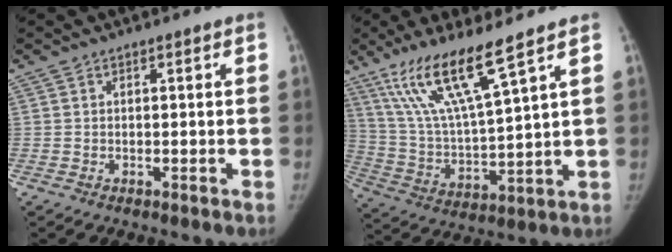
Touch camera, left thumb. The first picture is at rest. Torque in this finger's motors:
{"motor_torque": [1.03, 0.98, 1.46, -1.31, 0.15]}